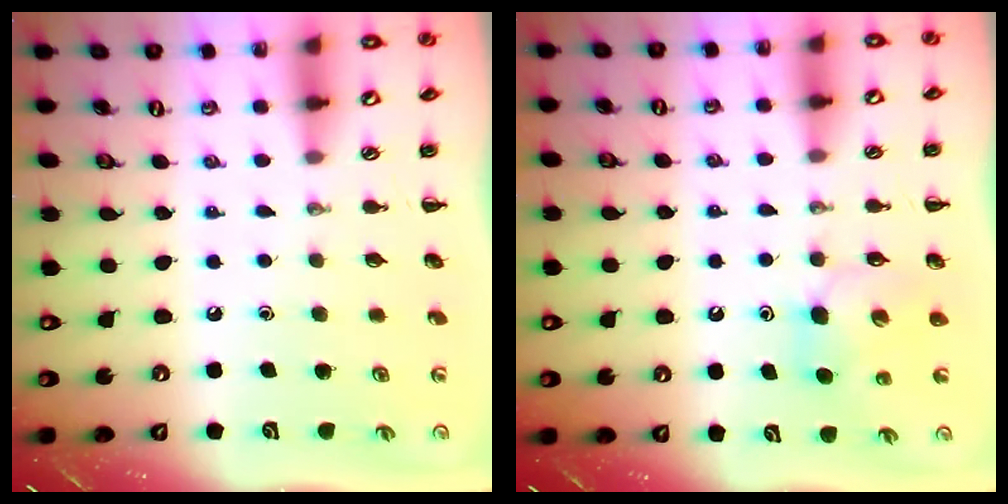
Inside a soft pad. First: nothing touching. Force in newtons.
{"total": 5.4, "press": 5.3, "slide": 1.1}